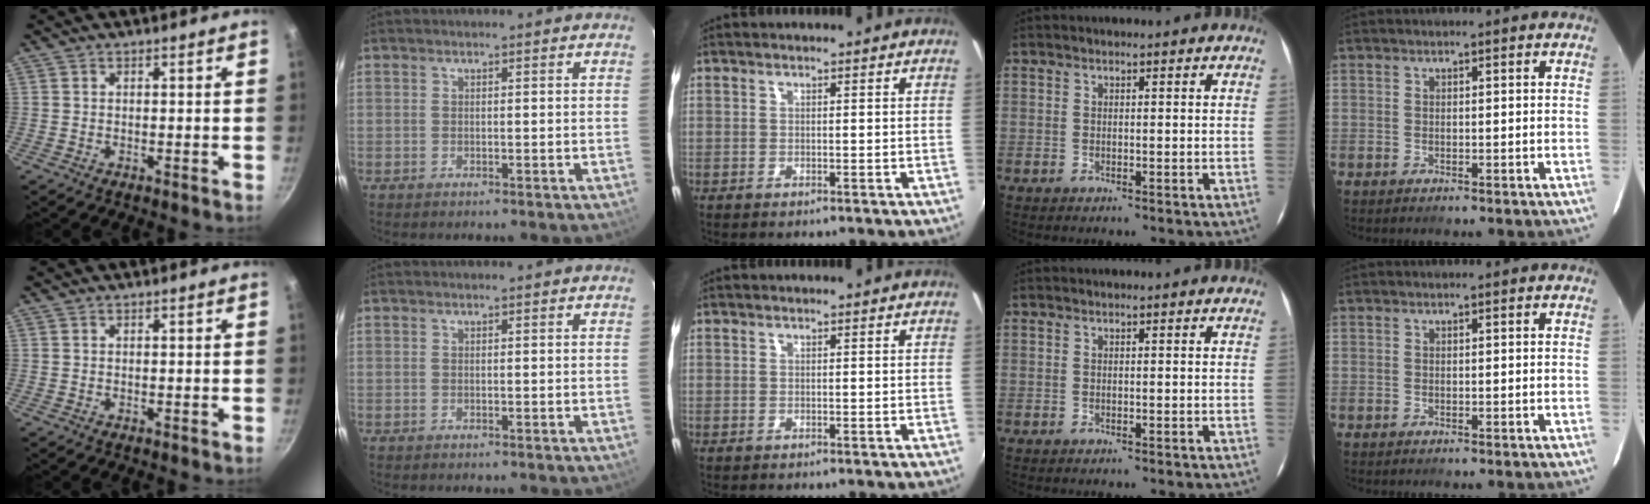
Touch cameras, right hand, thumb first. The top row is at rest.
{}